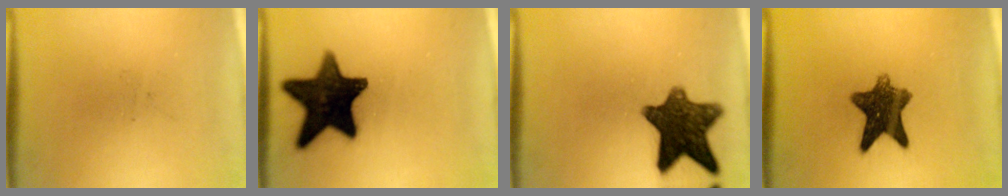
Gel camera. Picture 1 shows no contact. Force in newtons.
{"total": 15.9}
{"total": 12.0}
{"total": 9.5}